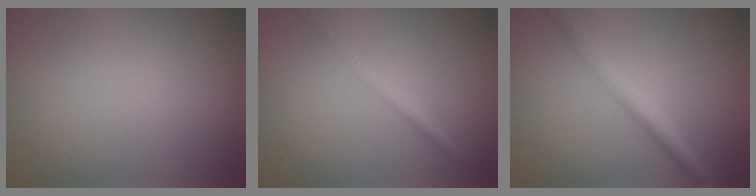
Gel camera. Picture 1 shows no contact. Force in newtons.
{"total": 2.1, "press": 2.1, "slide": 0.0}
{"total": 3.5, "press": 3.5, "slide": 0.1}